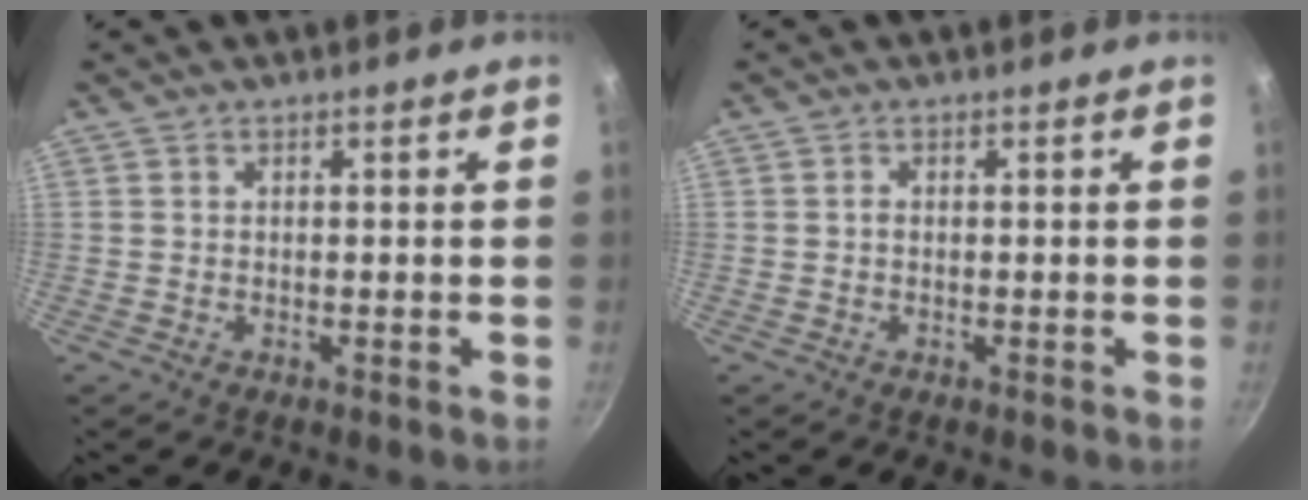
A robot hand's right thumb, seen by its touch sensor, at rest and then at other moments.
{"total": 0.6, "force": [-0.1, 0.5, 0.3], "torque": [-0.004, 0.004, -0.004]}